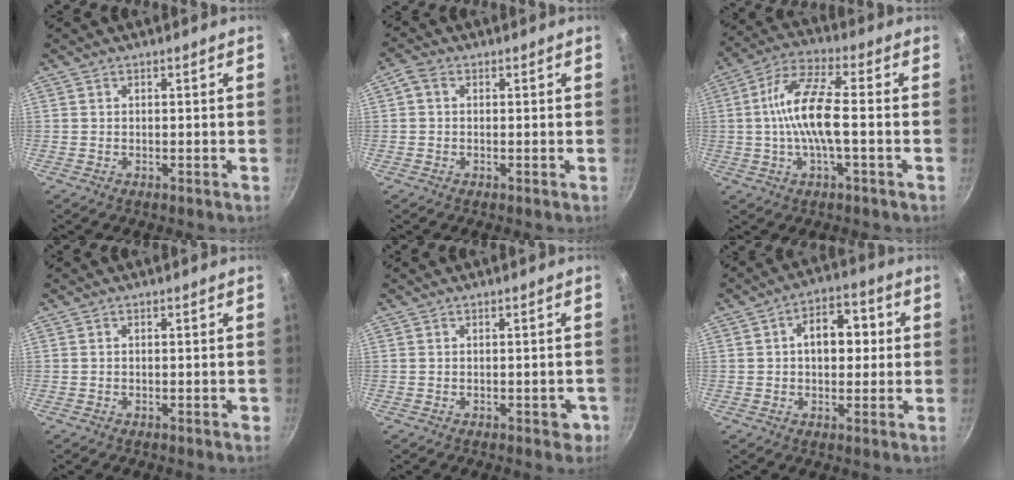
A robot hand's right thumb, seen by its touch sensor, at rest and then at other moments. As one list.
[{"total": 2.3, "force": [0.3, 1.7, 1.6], "torque": [-0.035, 0.010, 0.000]}, {"total": 11.8, "force": [-0.9, 3.5, 11.2], "torque": [-0.223, 0.029, -0.030]}, {"total": 0.6, "force": [-0.4, 0.3, 0.4], "torque": [-0.006, 0.006, -0.005]}, {"total": 2.7, "force": [-1.1, 1.4, 2.1], "torque": [-0.008, 0.010, -0.013]}, {"total": 9.3, "force": [1.1, 6.2, 6.8], "torque": [-0.060, 0.021, 0.005]}]